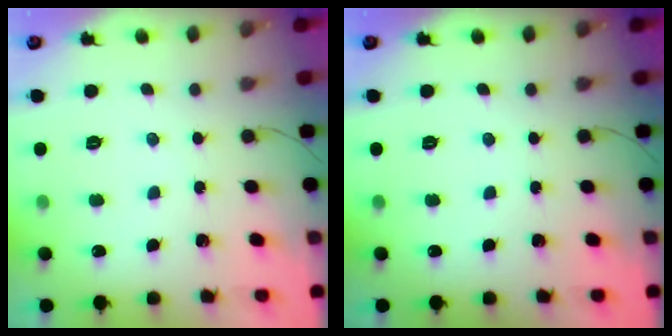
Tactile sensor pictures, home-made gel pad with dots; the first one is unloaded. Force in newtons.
{"total": 0.0}